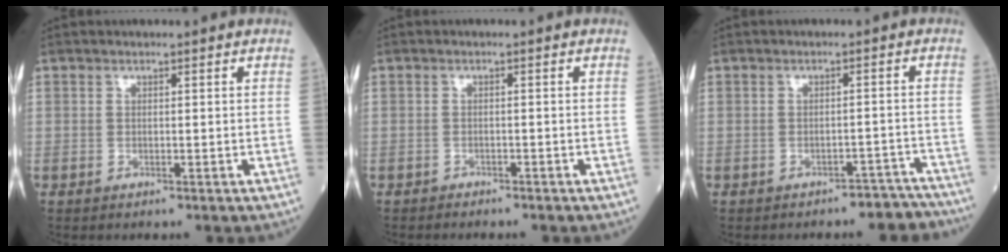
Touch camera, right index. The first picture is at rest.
{"total": 3.5, "force": [-3.0, 1.5, 1.1], "torque": [-0.030, -0.004, -0.039]}
{"total": 7.0, "force": [-6.3, 2.8, 1.2], "torque": [-0.002, 0.029, -0.071]}